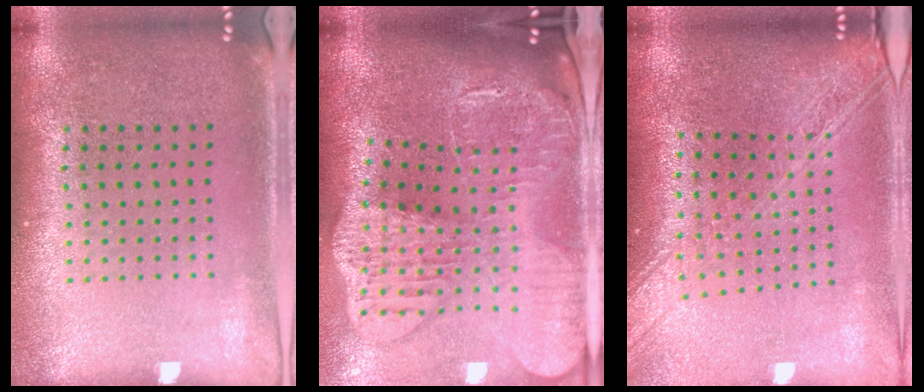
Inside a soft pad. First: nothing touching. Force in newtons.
{"total": 4.5, "press": 3.3, "slide": 3.0}
{"total": 2.1, "press": 1.8, "slide": 1.1}